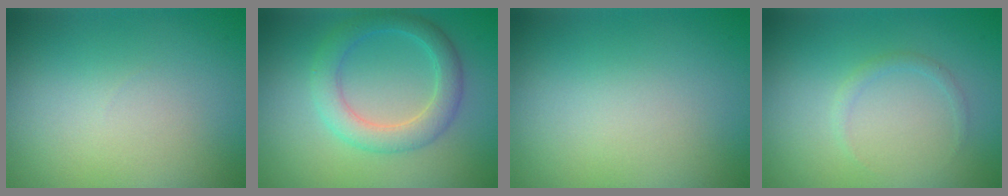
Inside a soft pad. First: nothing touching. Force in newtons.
{"total": 3.7, "press": 3.7, "slide": 0.2}
{"total": 0.0}
{"total": 0.8, "press": 0.8, "slide": 0.0}